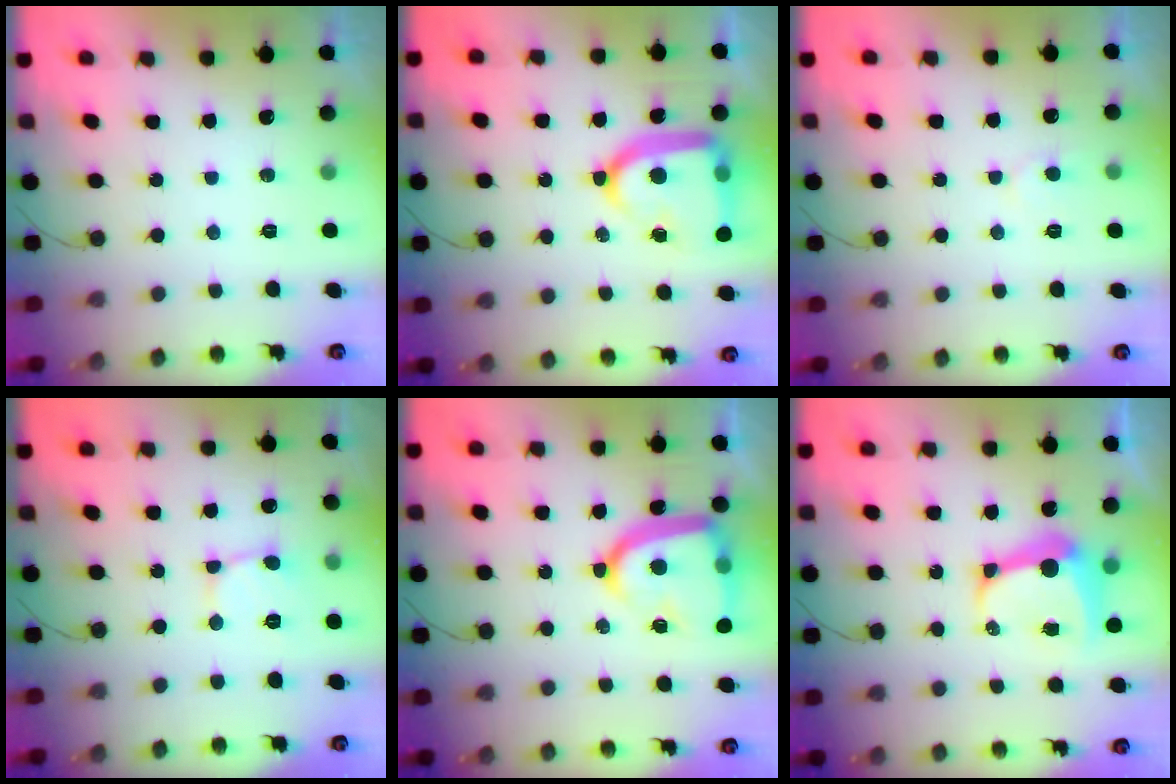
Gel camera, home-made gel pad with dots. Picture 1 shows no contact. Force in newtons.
{"total": 18.4, "press": 18.4, "slide": 1.7}
{"total": 5.6, "press": 5.6, "slide": 0.3}
{"total": 2.1, "press": 2.1, "slide": 0.2}
{"total": 18.8, "press": 18.7, "slide": 1.9}
{"total": 9.7, "press": 9.6, "slide": 1.0}